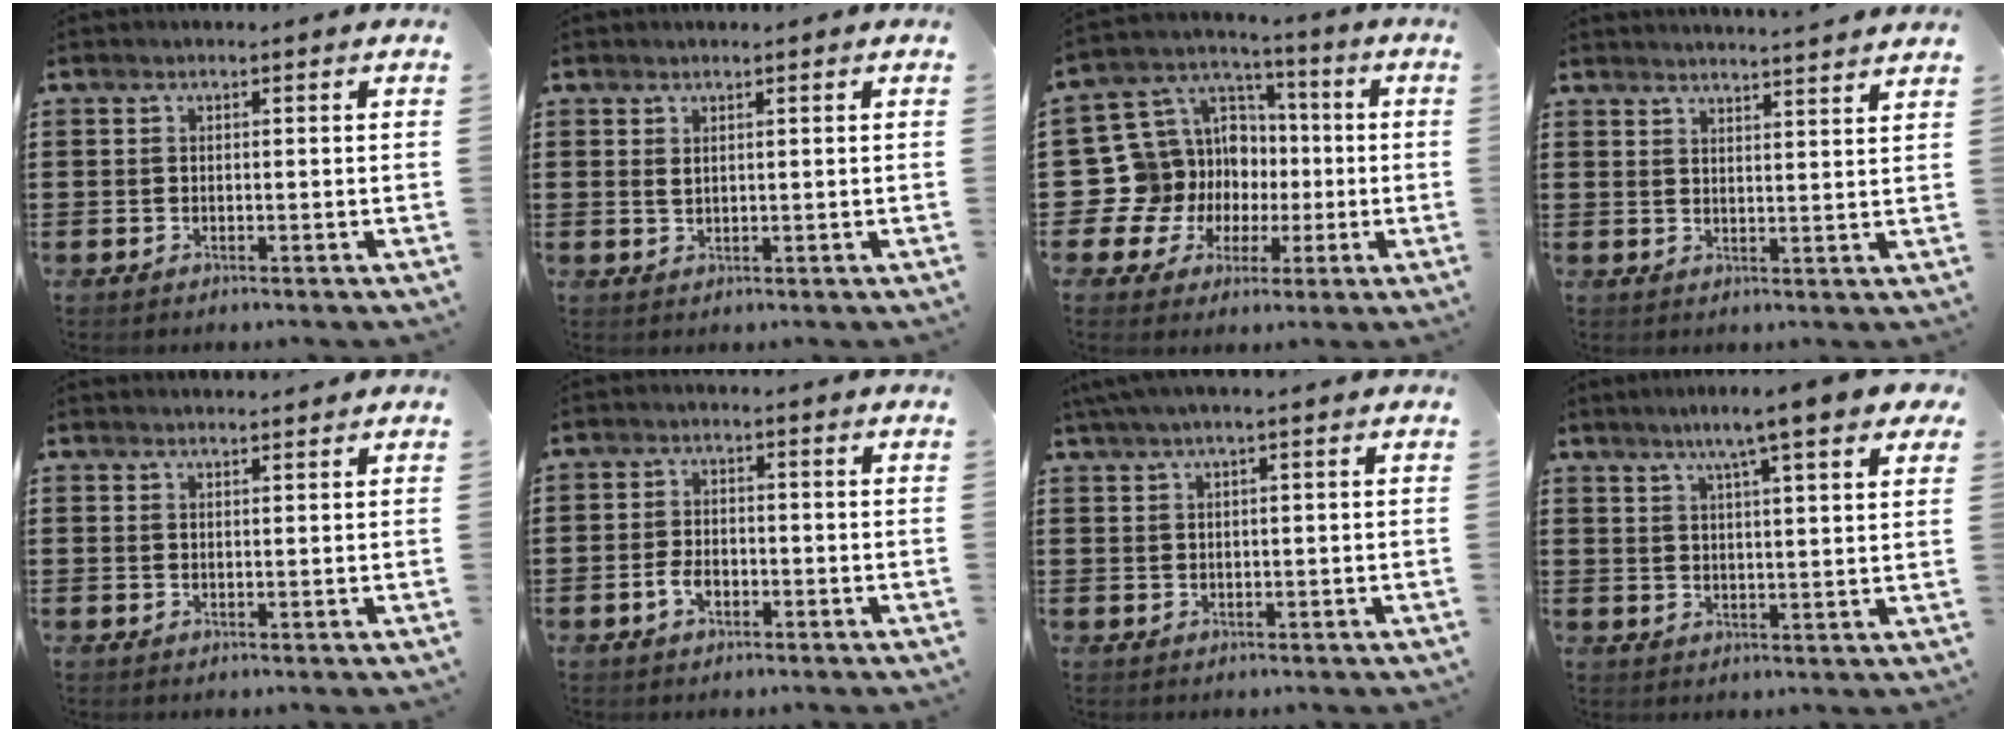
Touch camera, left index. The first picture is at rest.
{"total": 1.3, "force": [0.8, 0.5, 1.0], "torque": [-0.021, 0.003, 0.014]}
{"total": 14.3, "force": [-1.5, 13.7, 3.7], "torque": [-0.131, -0.015, 0.002]}
{"total": 3.2, "force": [3.1, -0.9, 0.1], "torque": [-0.012, -0.017, 0.056]}
{"total": 1.2, "force": [1.2, 0.0, 0.1], "torque": [-0.005, 0.000, 0.024]}
{"total": 3.2, "force": [-1.2, 1.8, 2.3], "torque": [-0.057, -0.002, -0.026]}
{"total": 1.6, "force": [0.8, 0.0, 1.4], "torque": [-0.027, 0.001, 0.015]}
{"total": 7.4, "force": [5.3, -0.1, 5.2], "torque": [-0.108, -0.010, 0.087]}